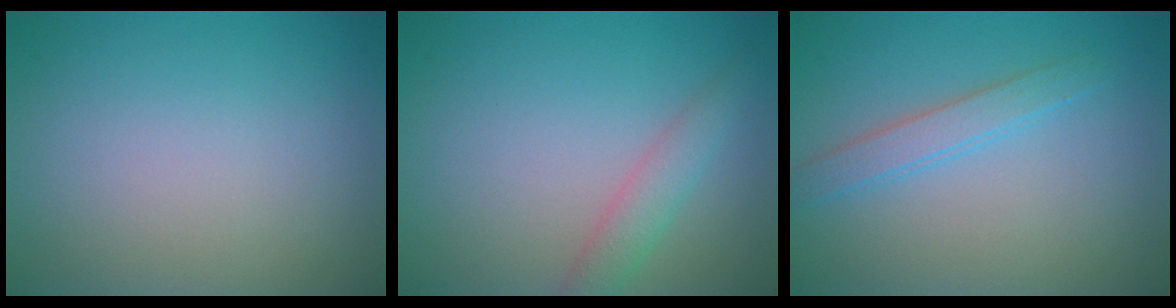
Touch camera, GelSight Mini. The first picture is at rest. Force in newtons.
{"total": 2.2, "press": 2.2, "slide": 0.1}
{"total": 1.7, "press": 1.7, "slide": 0.1}